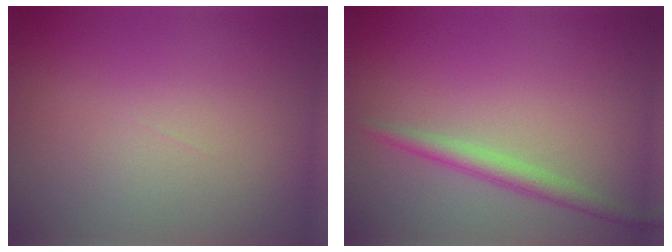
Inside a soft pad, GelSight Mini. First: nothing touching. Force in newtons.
{"total": 2.2, "press": 2.1, "slide": 0.0}